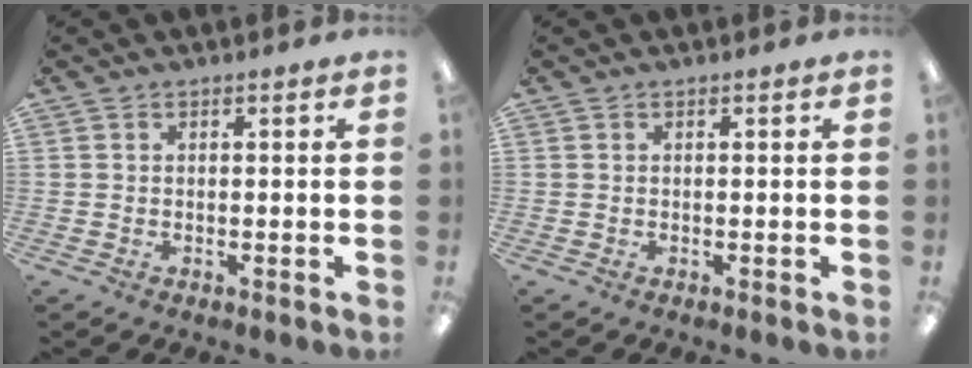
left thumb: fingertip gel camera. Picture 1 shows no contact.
{"total": 0.0}